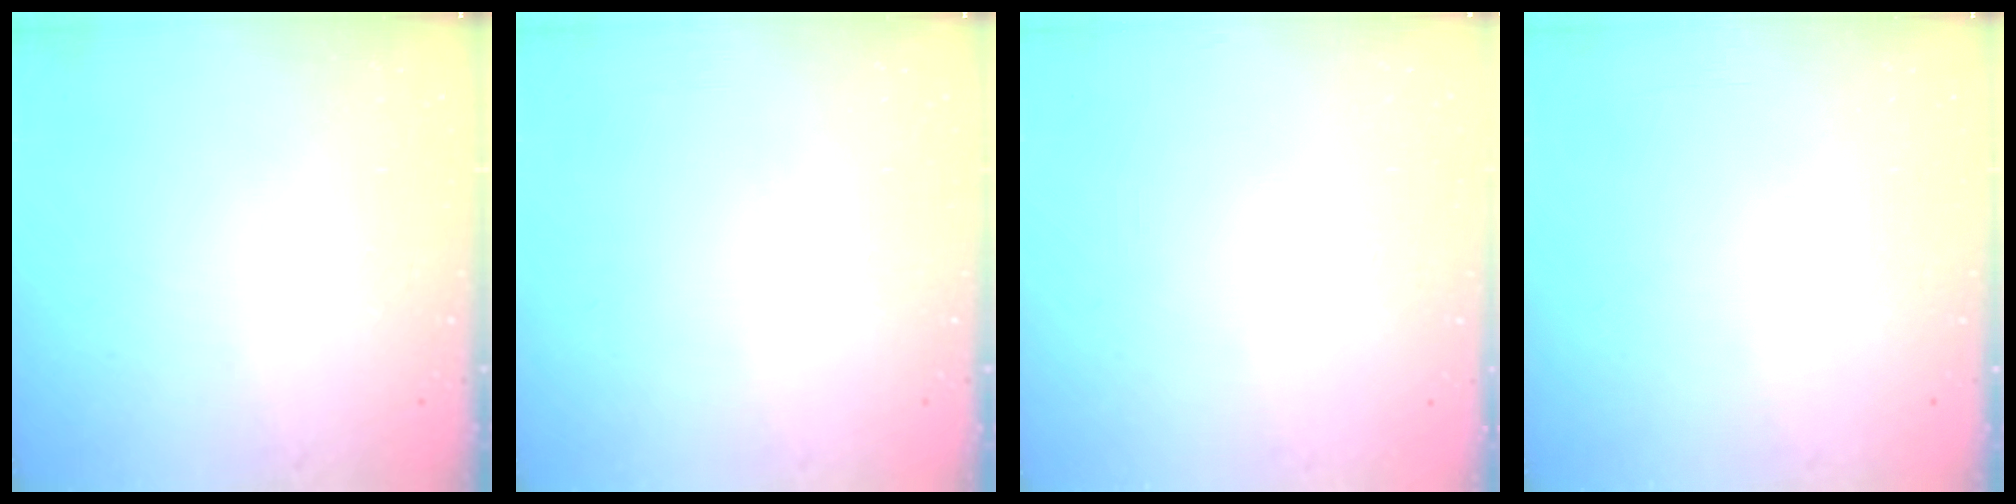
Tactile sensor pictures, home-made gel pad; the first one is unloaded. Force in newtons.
{"total": 0.0}
{"total": 0.0}
{"total": 0.0}